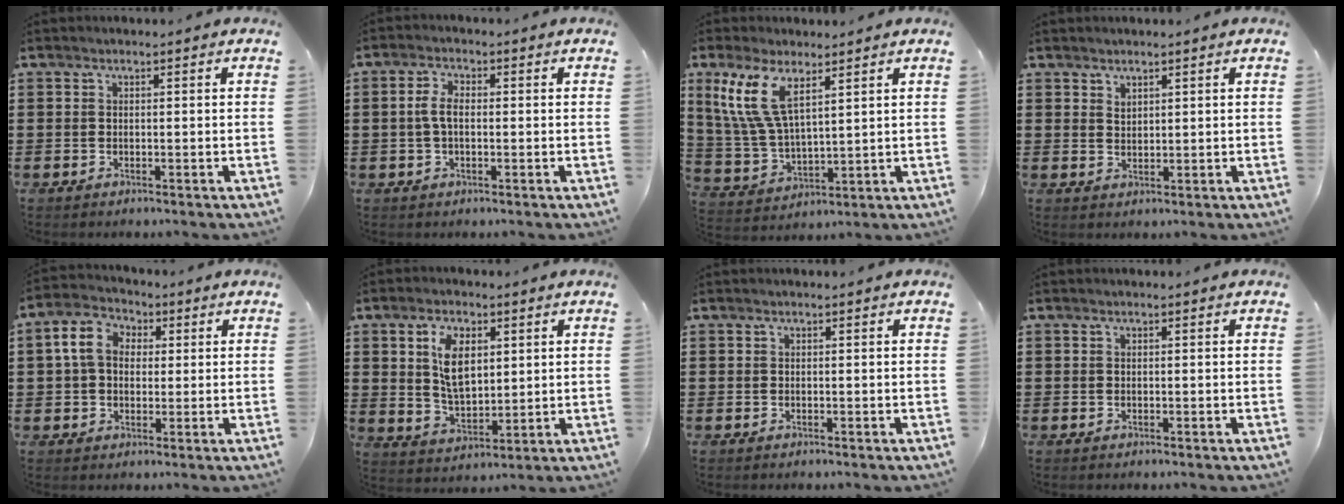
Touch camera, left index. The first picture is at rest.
{"total": 4.0, "force": [0.0, 2.0, 3.5], "torque": [-0.084, 0.002, -0.005]}
{"total": 10.7, "force": [5.7, 4.3, 8.0], "torque": [-0.198, -0.007, 0.100]}
{"total": 1.6, "force": [1.4, 0.7, 0.2], "torque": [0.001, -0.001, 0.025]}
{"total": 6.3, "force": [1.5, 4.9, 3.7], "torque": [-0.088, 0.019, 0.025]}
{"total": 7.6, "force": [2.6, 4.1, 5.8], "torque": [-0.111, 0.008, 0.043]}
{"total": 0.0}
{"total": 0.0}